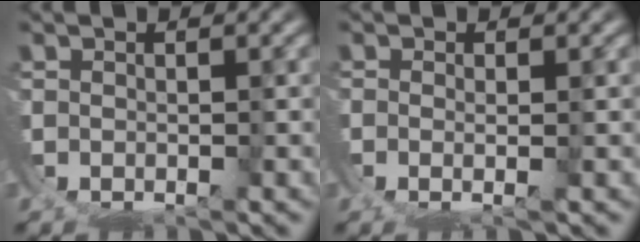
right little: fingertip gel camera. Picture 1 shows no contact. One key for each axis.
{"total": 1.9, "fx": 0.6, "fy": -1.5, "fz": 1.1, "tx": -0.014, "ty": -0.002, "tz": 0.013}